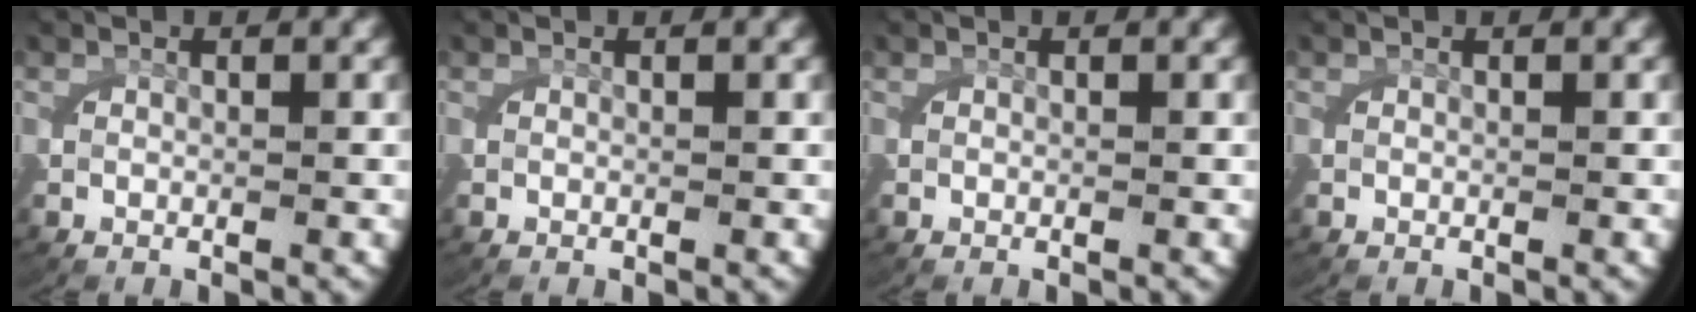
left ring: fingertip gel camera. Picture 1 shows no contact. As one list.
[{"total": 0.0}, {"total": 0.0}, {"total": 0.9, "force": [0.1, -0.9, -0.4], "torque": [0.003, -0.007, 0.009]}]